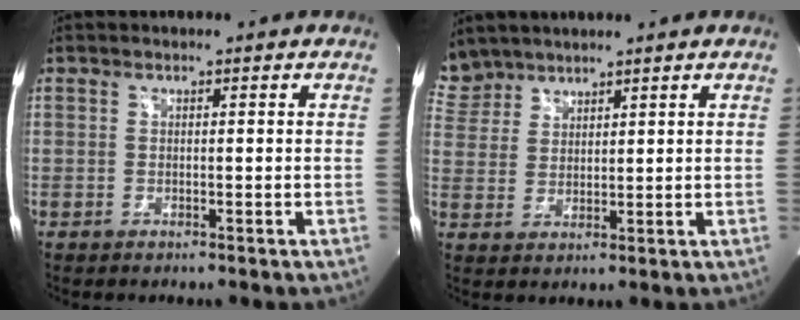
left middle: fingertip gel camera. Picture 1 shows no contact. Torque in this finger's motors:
{"motor_torque": [0.46, -0.46, 0.11, -0.05]}